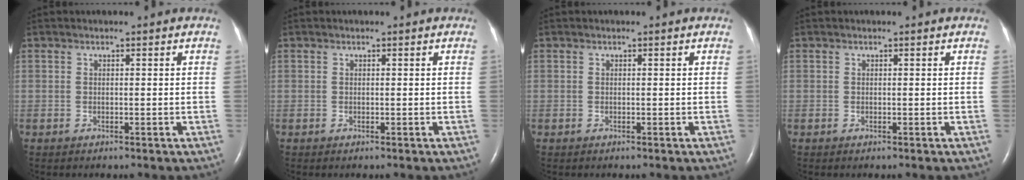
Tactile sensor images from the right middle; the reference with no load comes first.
{"total": 0.0}
{"total": 0.0}
{"total": 0.0}